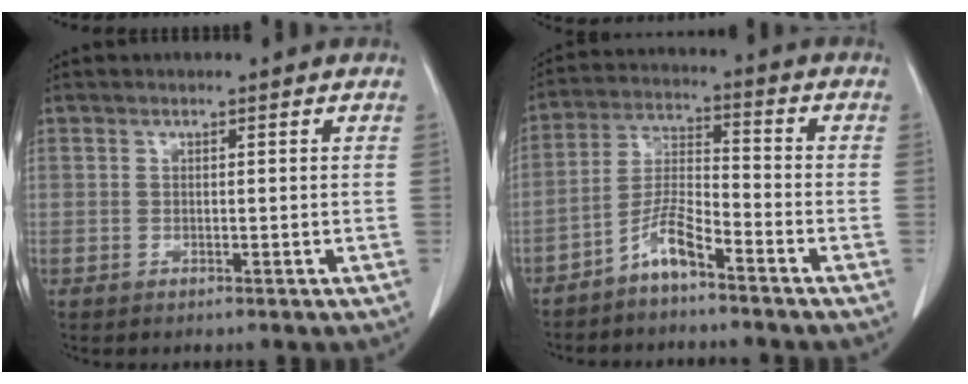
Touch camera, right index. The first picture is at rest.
{"total": 6.0, "force": [-4.5, 1.0, 4.0], "torque": [-0.088, 0.002, -0.089]}